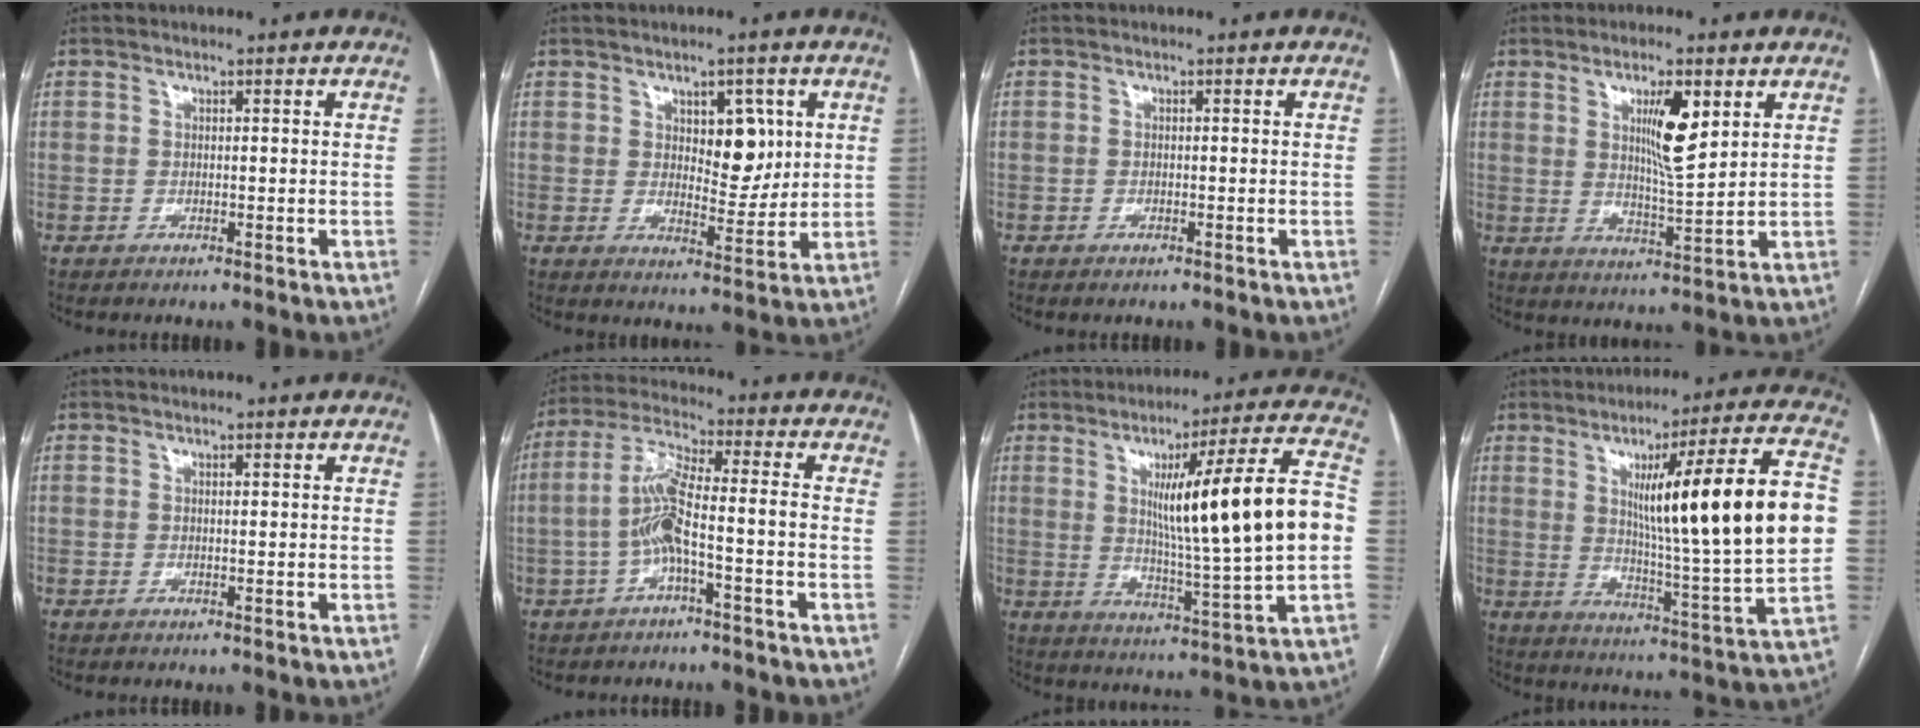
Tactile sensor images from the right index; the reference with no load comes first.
{"total": 6.5, "force": [2.2, 3.2, 5.2], "torque": [-0.071, 0.001, 0.038]}
{"total": 0.6, "force": [-0.4, 0.2, 0.4], "torque": [-0.010, -0.001, -0.005]}
{"total": 7.5, "force": [3.0, 0.9, 6.8], "torque": [-0.118, -0.009, 0.051]}
{"total": 0.0}
{"total": 7.9, "force": [-2.2, 0.9, 7.6], "torque": [-0.158, 0.025, -0.042]}
{"total": 19.5, "force": [1.8, -0.4, 19.4], "torque": [-0.292, 0.001, 0.023]}
{"total": 23.2, "force": [3.4, 0.1, 23.0], "torque": [-0.328, 0.000, 0.041]}